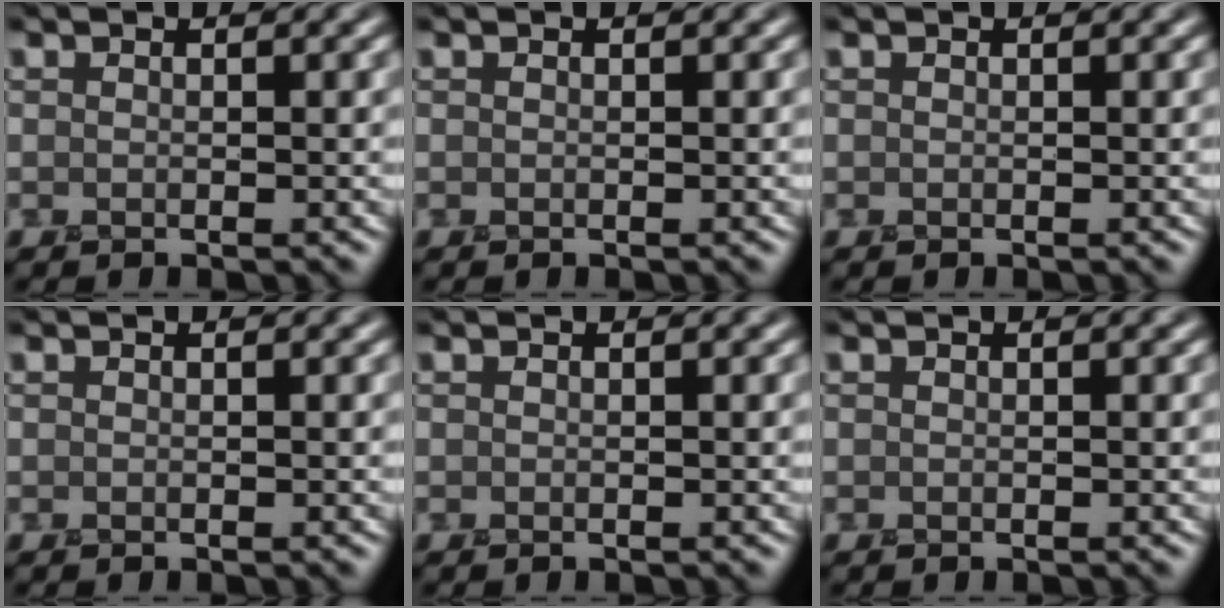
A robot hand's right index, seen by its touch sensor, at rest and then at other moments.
{"total": 0.0}
{"total": 0.0}
{"total": 0.0}
{"total": 0.0}
{"total": 0.0}